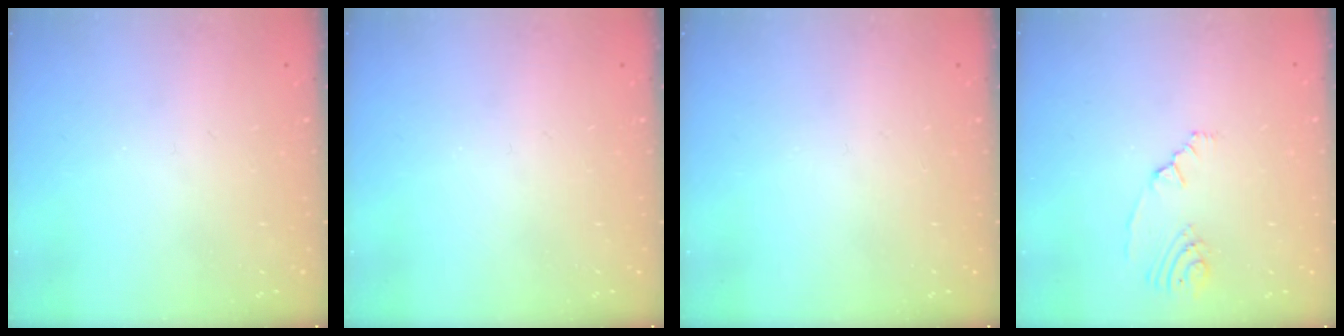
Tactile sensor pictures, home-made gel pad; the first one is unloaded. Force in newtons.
{"total": 0.0}
{"total": 0.0}
{"total": 3.1, "press": 2.3, "slide": 2.1}